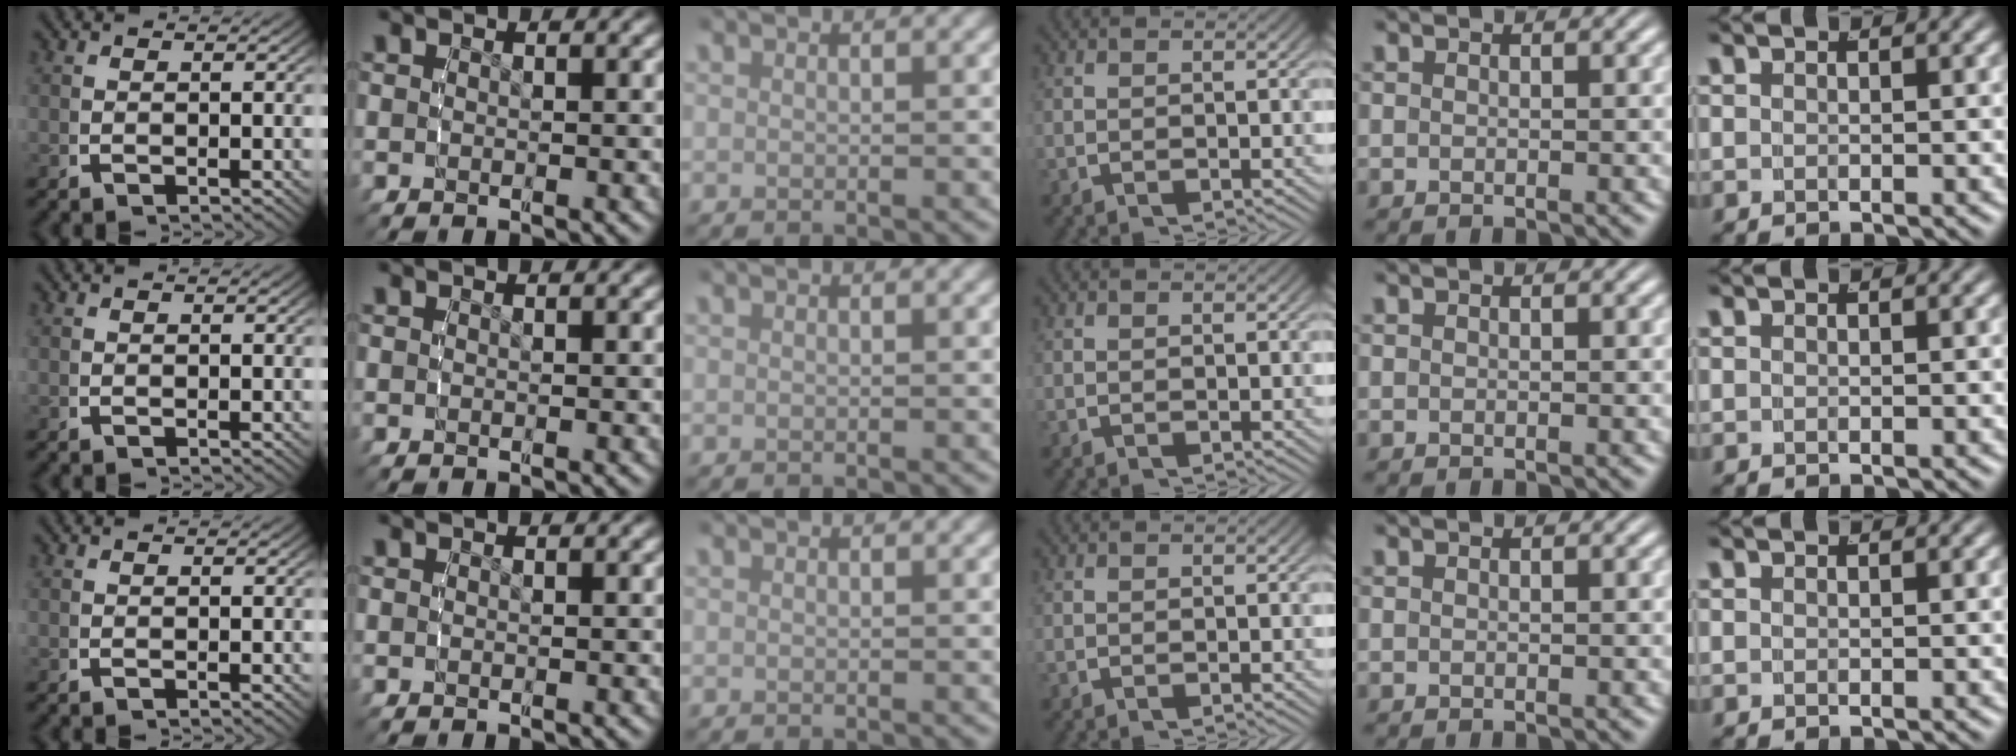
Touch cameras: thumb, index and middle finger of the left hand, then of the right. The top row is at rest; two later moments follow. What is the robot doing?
{"motion": "reach", "object": "paper"}